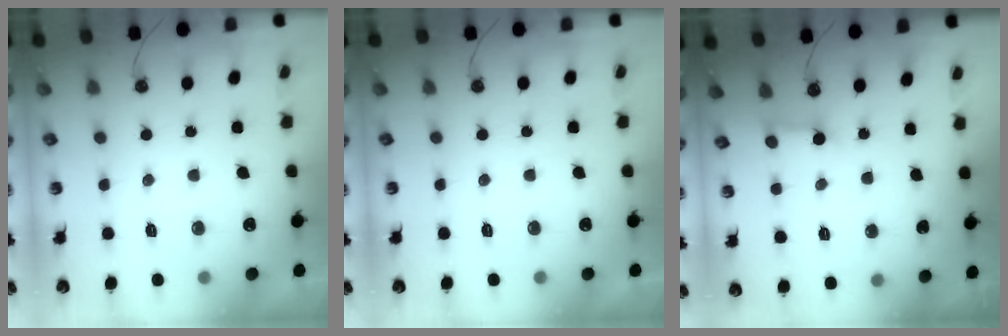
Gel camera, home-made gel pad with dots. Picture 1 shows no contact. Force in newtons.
{"total": 0.0}
{"total": 2.8, "press": 2.7, "slide": 0.3}